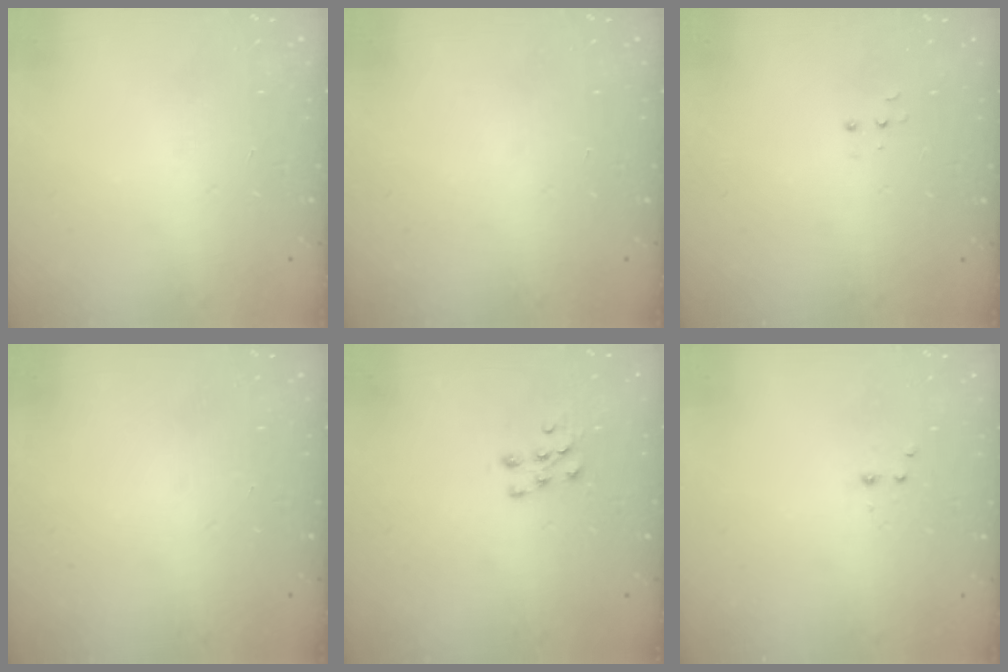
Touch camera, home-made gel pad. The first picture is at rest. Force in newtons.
{"total": 0.0}
{"total": 3.0, "press": 2.9, "slide": 0.7}
{"total": 0.0}
{"total": 7.0, "press": 7.0, "slide": 0.7}
{"total": 2.3, "press": 2.1, "slide": 0.9}